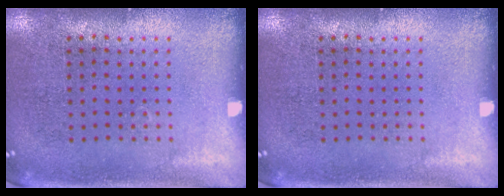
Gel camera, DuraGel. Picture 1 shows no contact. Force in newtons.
{"total": 0.0}